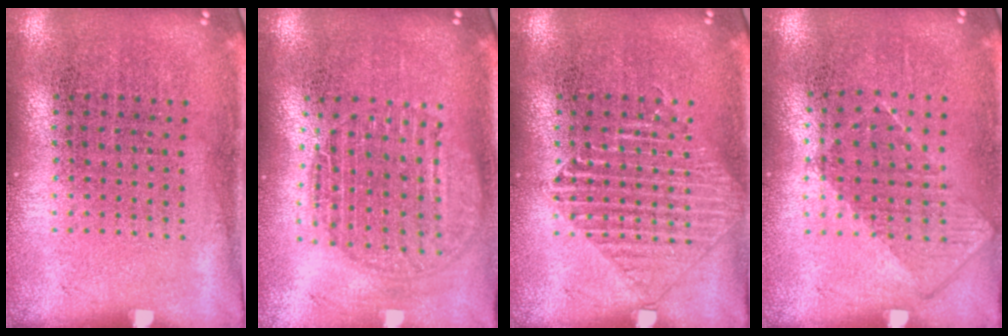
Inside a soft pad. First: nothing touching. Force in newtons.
{"total": 1.7, "press": 1.5, "slide": 0.9}
{"total": 2.0, "press": 2.0, "slide": 0.3}
{"total": 0.9, "press": 0.7, "slide": 0.4}